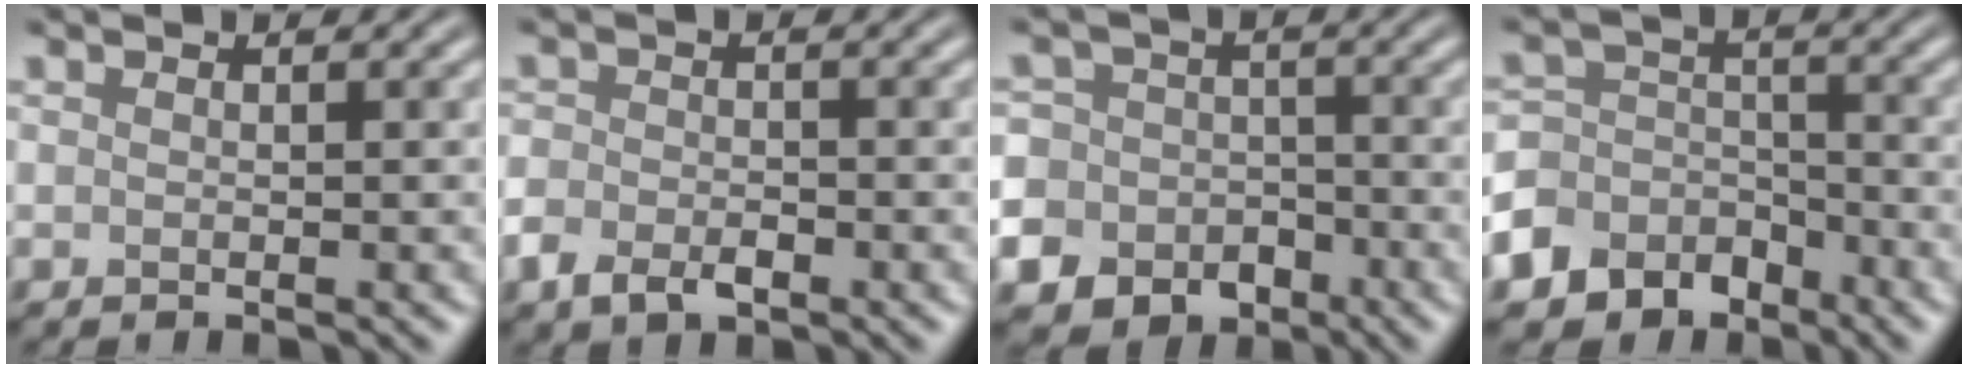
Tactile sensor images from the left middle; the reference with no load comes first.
{"total": 3.0, "force": [-1.6, 1.9, 1.7], "torque": [-0.034, -0.003, -0.037]}
{"total": 12.2, "force": [-6.3, 10.4, 1.9], "torque": [-0.054, -0.044, -0.119]}
{"total": 7.8, "force": [-5.2, 5.7, 1.2], "torque": [-0.005, -0.012, -0.105]}